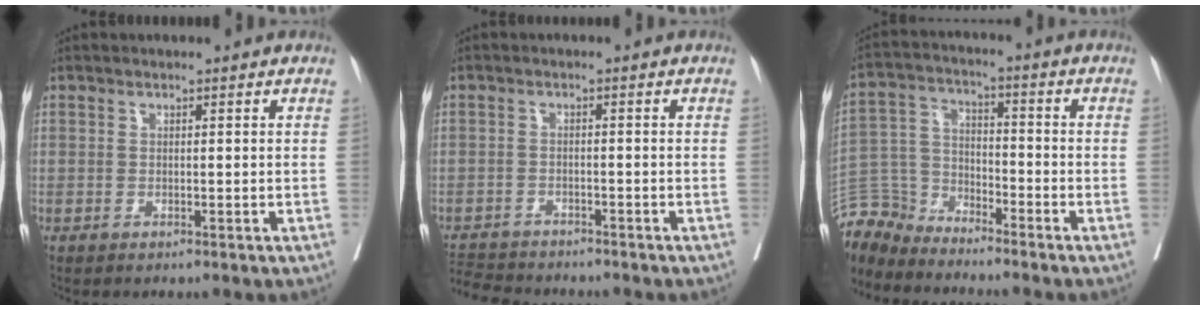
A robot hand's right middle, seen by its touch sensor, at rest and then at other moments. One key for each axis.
{"total": 6.7, "fx": -6.5, "fy": 1.1, "fz": 1.2, "tx": -0.023, "ty": -0.010, "tz": -0.104}
{"total": 7.3, "fx": -7.1, "fy": 1.2, "fz": -1.0, "tx": 0.014, "ty": 0.014, "tz": -0.146}